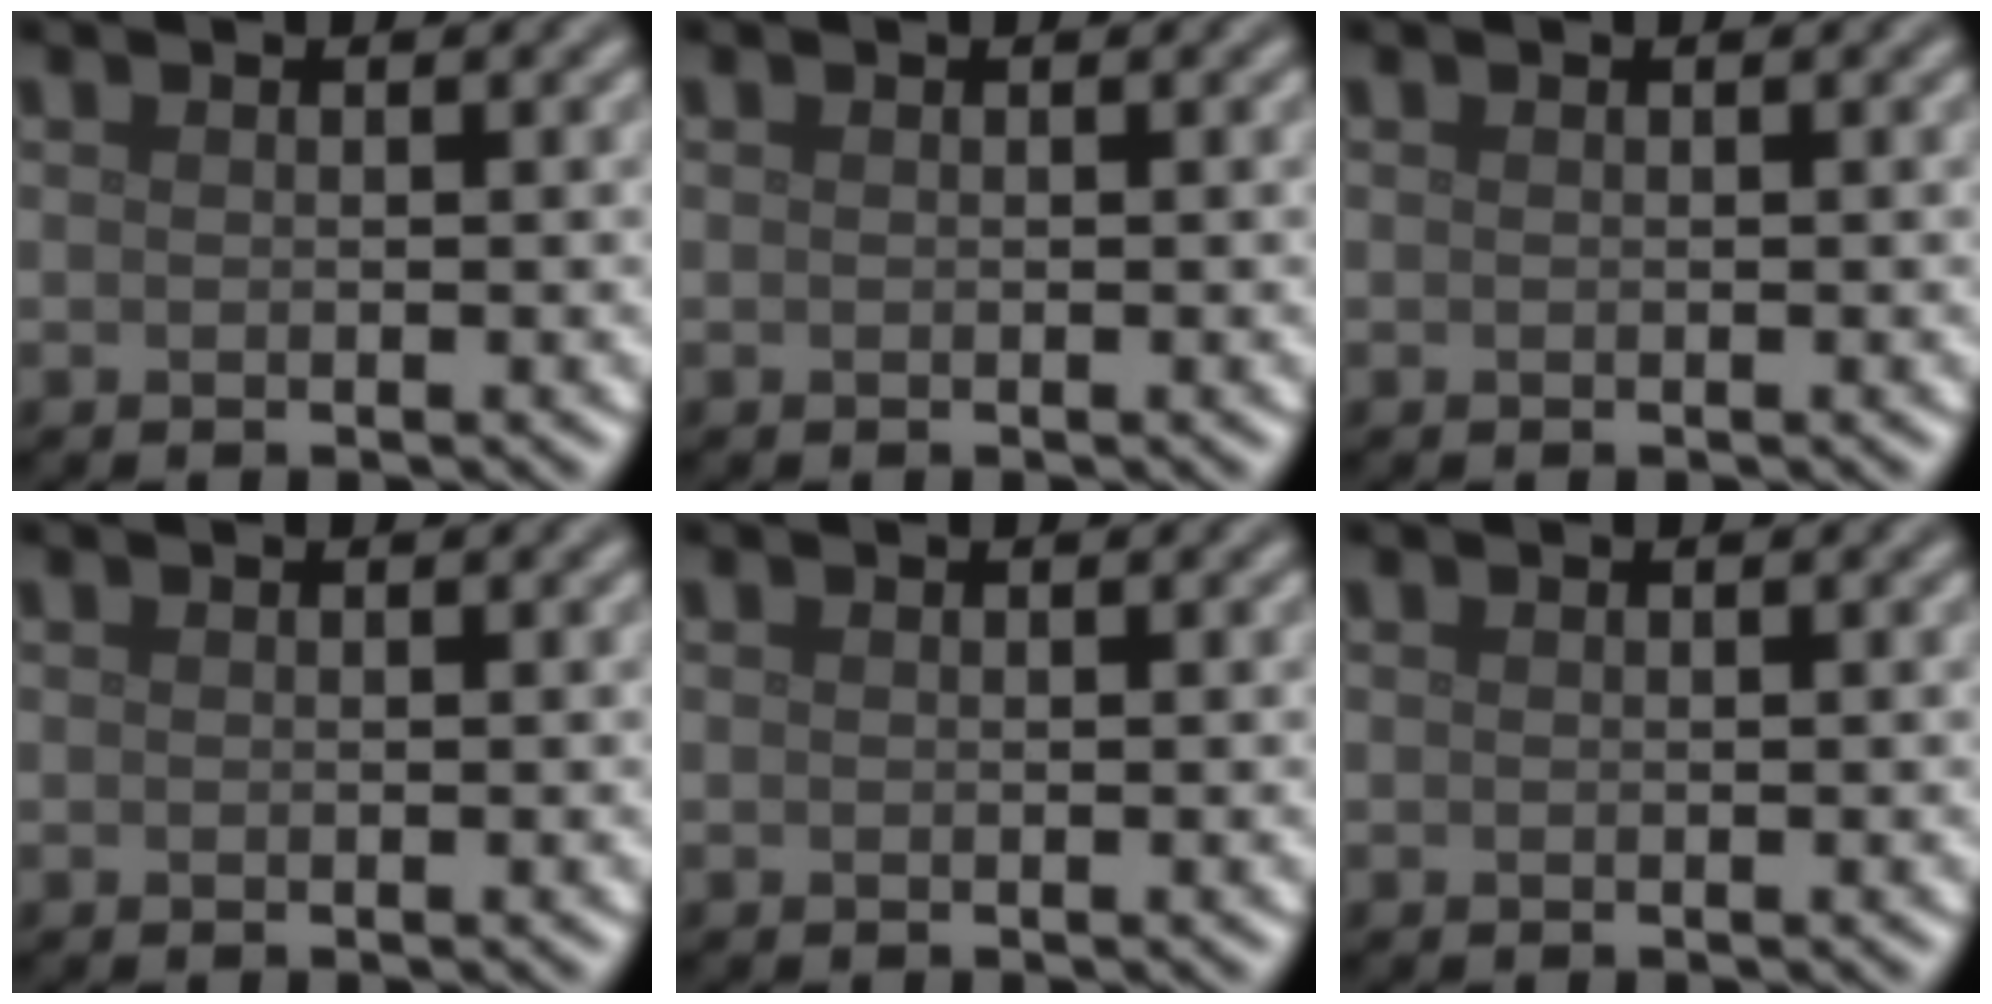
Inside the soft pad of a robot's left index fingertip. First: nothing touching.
{"total": 0.0}
{"total": 0.0}
{"total": 0.0}
{"total": 0.0}
{"total": 0.0}